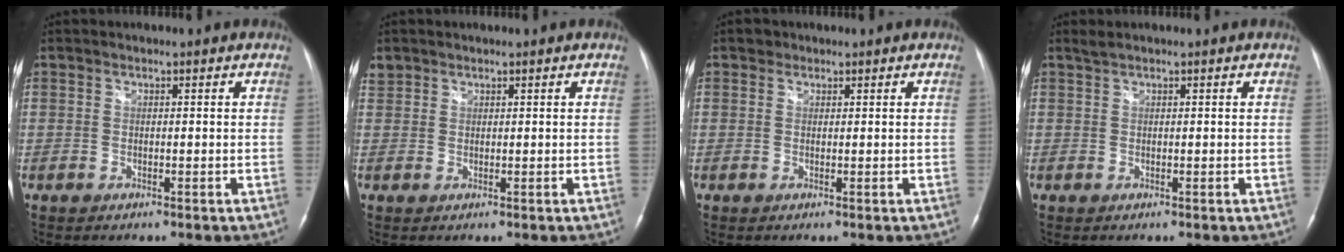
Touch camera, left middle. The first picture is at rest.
{"total": 1.6, "force": [1.3, 1.0, -0.1], "torque": [0.004, 0.013, 0.024]}
{"total": 1.0, "force": [0.7, 0.7, 0.0], "torque": [0.005, 0.004, 0.009]}
{"total": 0.9, "force": [0.8, -0.1, 0.4], "torque": [-0.013, 0.013, 0.022]}